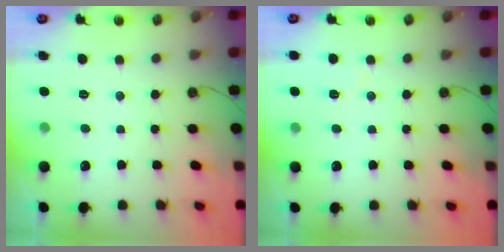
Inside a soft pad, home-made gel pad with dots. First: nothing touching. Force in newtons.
{"total": 3.8, "press": 3.7, "slide": 0.8}